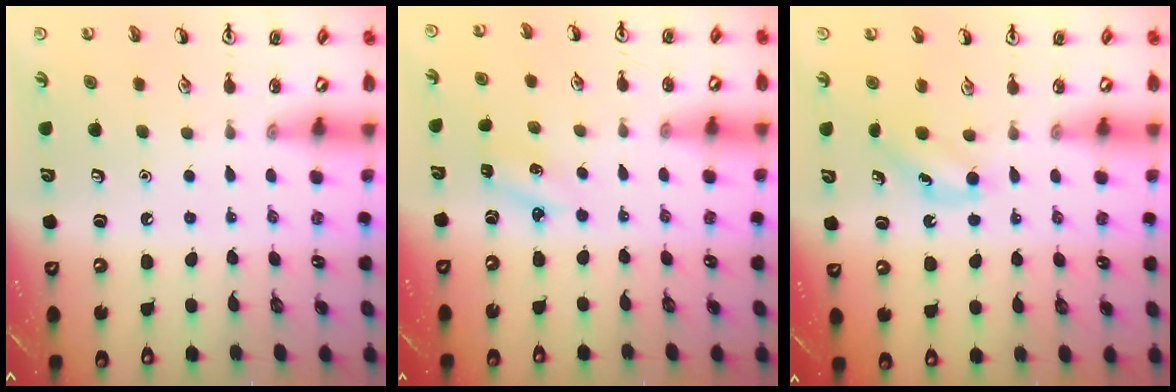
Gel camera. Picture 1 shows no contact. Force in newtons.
{"total": 2.2, "press": 2.1, "slide": 0.8}
{"total": 4.3, "press": 4.1, "slide": 1.4}